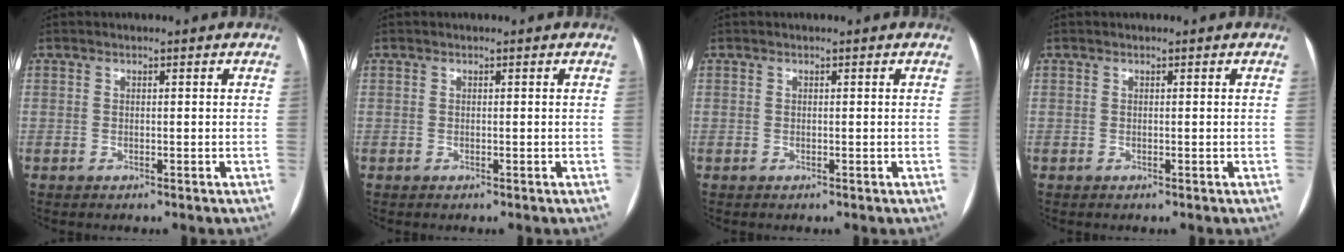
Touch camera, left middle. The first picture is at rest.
{"total": 0.0}
{"total": 0.0}
{"total": 0.0}